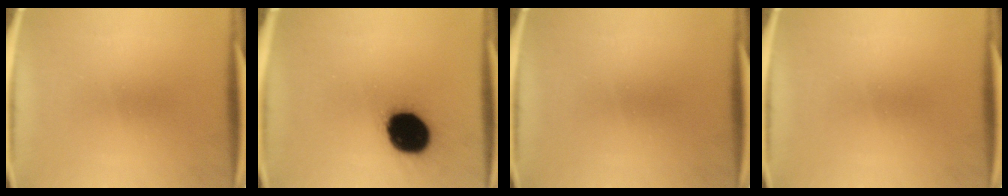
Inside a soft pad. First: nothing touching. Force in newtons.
{"total": 18.9}
{"total": 0.0}
{"total": 0.0}